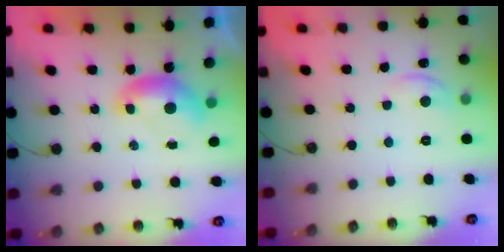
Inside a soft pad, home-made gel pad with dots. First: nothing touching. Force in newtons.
{"total": 0.8, "press": 0.5, "slide": 0.7}